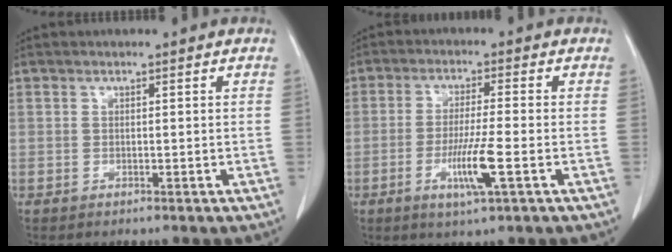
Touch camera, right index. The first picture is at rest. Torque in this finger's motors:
{"motor_torque": [1.72, -0.35, 0.85, 0.21]}